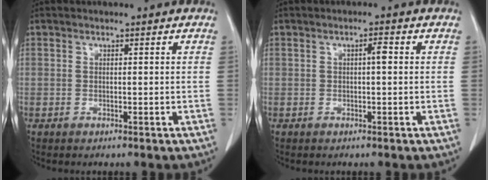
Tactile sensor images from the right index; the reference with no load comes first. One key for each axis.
{"total": 1.6, "fx": 0.2, "fy": 0.3, "fz": 1.5, "tx": -0.024, "ty": 0.005, "tz": 0.003}